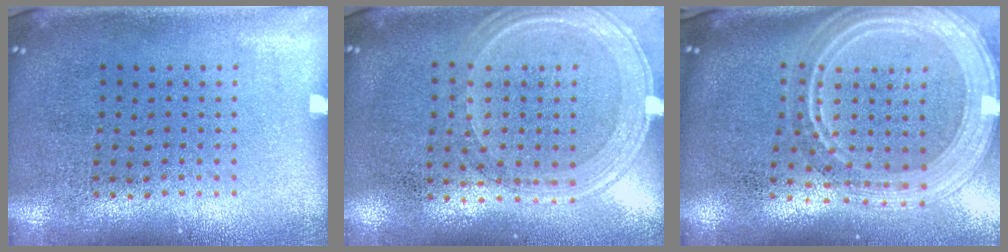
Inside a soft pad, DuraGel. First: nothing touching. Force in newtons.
{"total": 1.3, "press": 1.3, "slide": 0.3}
{"total": 3.0, "press": 2.4, "slide": 1.7}